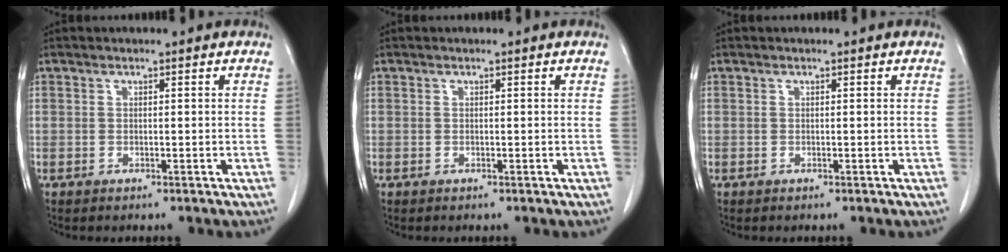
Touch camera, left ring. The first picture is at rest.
{"total": 0.0}
{"total": 0.0}